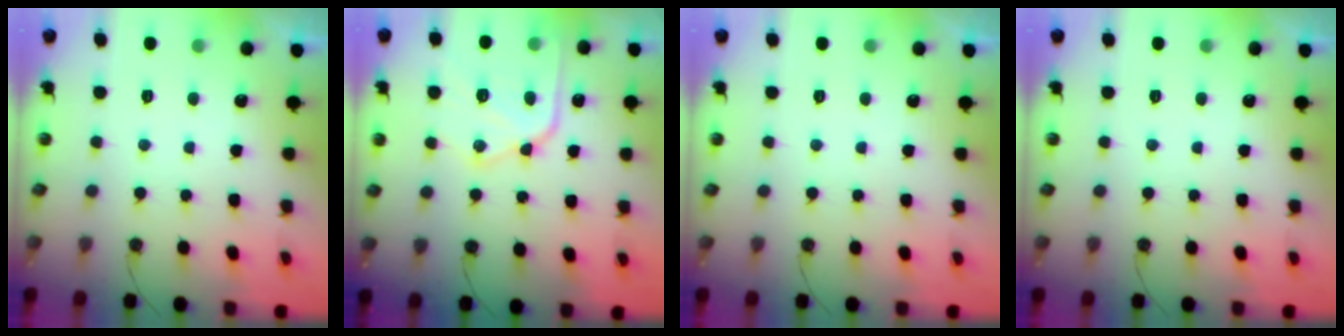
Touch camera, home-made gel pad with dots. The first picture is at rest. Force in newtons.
{"total": 16.4, "press": 16.3, "slide": 1.6}
{"total": 0.0}
{"total": 0.0}